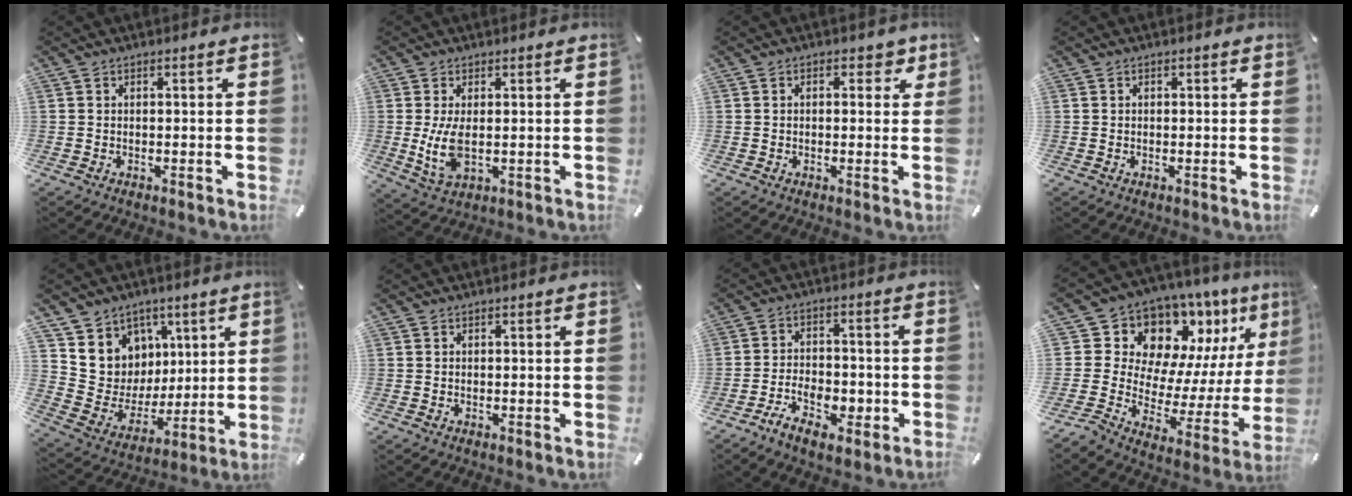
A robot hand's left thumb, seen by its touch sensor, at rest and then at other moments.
{"total": 7.0, "force": [0.2, 3.3, 6.2], "torque": [-0.136, -0.009, 0.000]}
{"total": 3.2, "force": [0.9, 2.1, 2.3], "torque": [-0.016, 0.000, 0.006]}
{"total": 0.0}
{"total": 11.1, "force": [3.7, 10.5, 0.3], "torque": [-0.006, -0.051, 0.080]}
{"total": 0.0}
{"total": 8.6, "force": [-4.7, 4.9, 5.3], "torque": [-0.096, 0.025, -0.081]}
{"total": 13.8, "force": [10.6, 8.4, 3.2], "torque": [-0.047, -0.125, 0.185]}